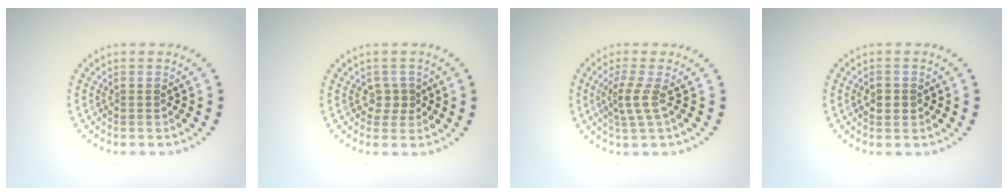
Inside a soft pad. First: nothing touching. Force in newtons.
{"total": 1.5, "press": 1.2, "slide": 0.9}
{"total": 2.3, "press": 1.6, "slide": 1.7}
{"total": 1.3, "press": 1.2, "slide": 0.2}